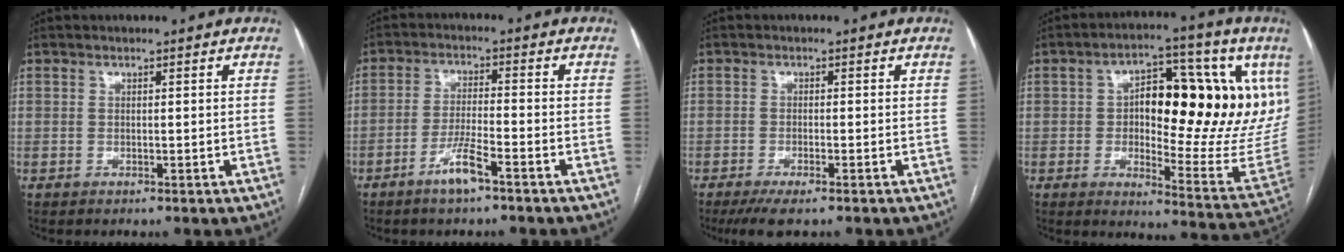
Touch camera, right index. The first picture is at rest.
{"total": 5.3, "force": [-3.4, 0.3, 4.1], "torque": [-0.082, -0.004, -0.065]}
{"total": 4.6, "force": [-3.2, 0.6, 3.3], "torque": [-0.055, -0.011, -0.053]}
{"total": 23.4, "force": [6.0, 8.4, 21.0], "torque": [-0.261, 0.033, 0.093]}